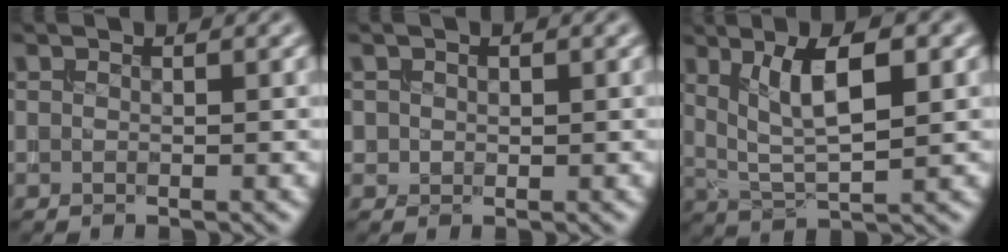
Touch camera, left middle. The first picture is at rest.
{"total": 0.6, "force": [0.1, 0.6, 0.1], "torque": [-0.001, -0.001, 0.003]}
{"total": 6.2, "force": [1.9, 1.9, 5.6], "torque": [-0.099, 0.000, 0.037]}